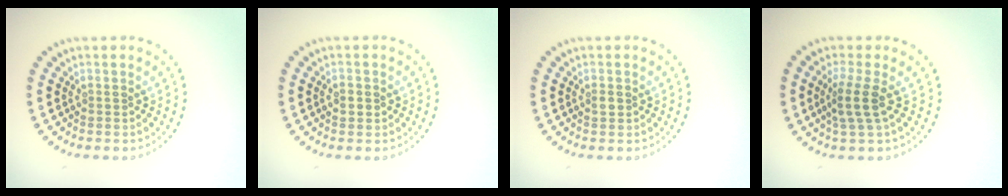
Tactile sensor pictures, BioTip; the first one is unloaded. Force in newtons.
{"total": 0.8, "press": 0.8, "slide": 0.2}
{"total": 0.7, "press": 0.7, "slide": 0.3}
{"total": 2.5, "press": 1.9, "slide": 1.6}